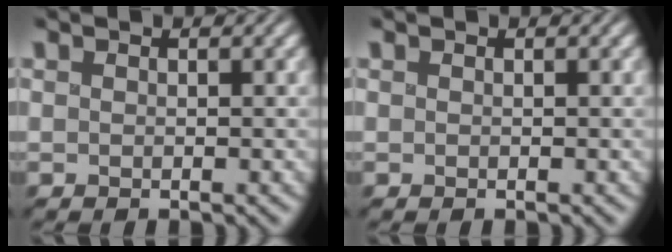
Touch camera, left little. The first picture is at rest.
{"total": 0.0}